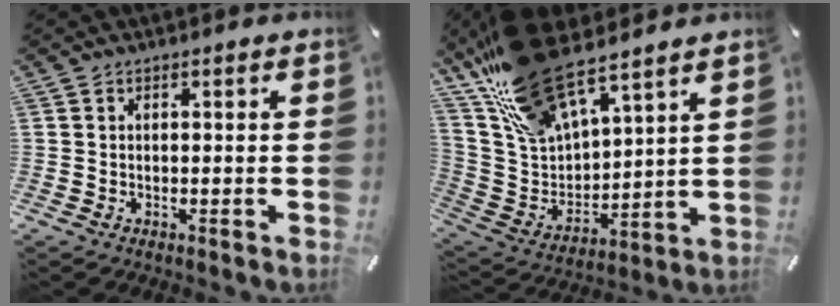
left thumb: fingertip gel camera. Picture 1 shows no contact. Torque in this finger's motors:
{"motor_torque": [1.80, -0.18, 1.45, -1.32, 0.33]}